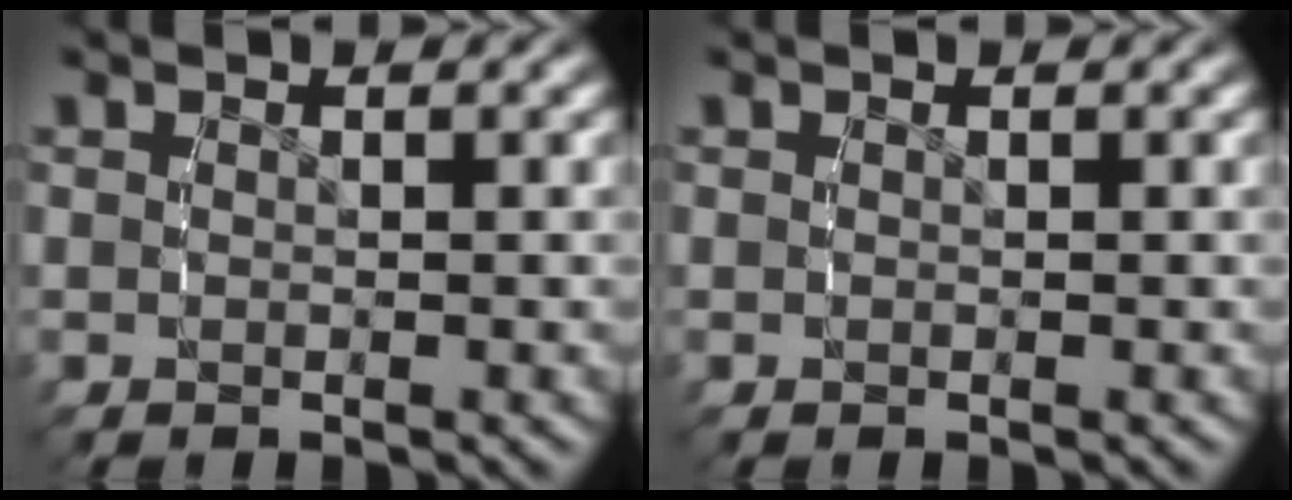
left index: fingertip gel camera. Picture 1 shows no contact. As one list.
[{"total": 0.0}]